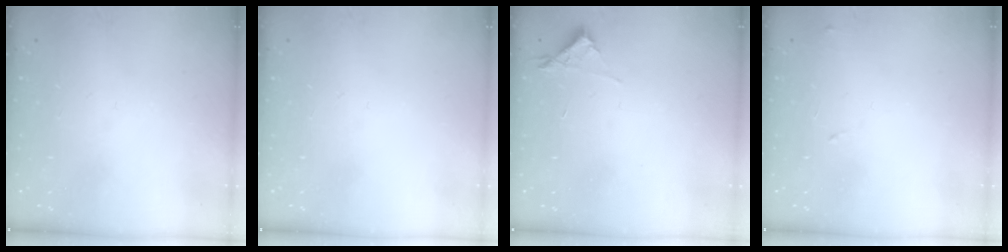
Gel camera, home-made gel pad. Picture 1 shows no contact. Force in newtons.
{"total": 0.0}
{"total": 4.4, "press": 4.4, "slide": 0.4}
{"total": 8.1, "press": 8.1, "slide": 0.6}